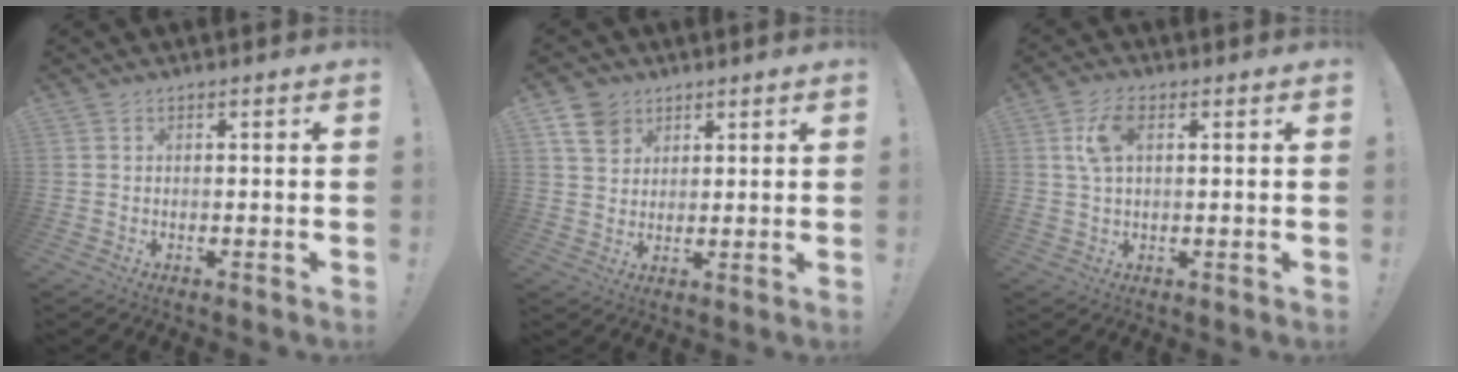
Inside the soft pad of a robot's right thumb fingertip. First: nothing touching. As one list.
[{"total": 7.6, "force": [4.5, 5.5, 2.6], "torque": [-0.042, -0.020, 0.089]}, {"total": 7.4, "force": [2.1, 3.9, 5.9], "torque": [-0.112, 0.005, 0.037]}]